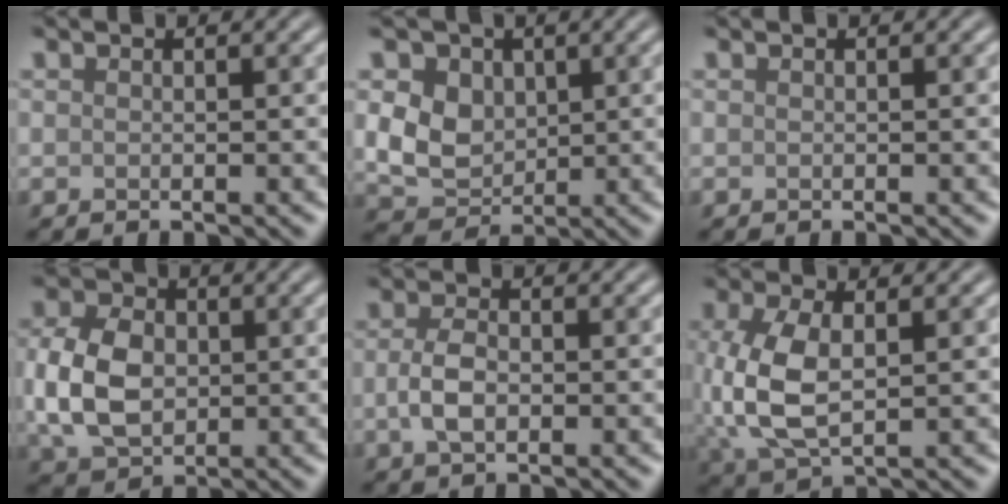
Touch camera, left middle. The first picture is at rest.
{"total": 5.6, "force": [1.1, 4.4, 3.4], "torque": [-0.079, 0.005, 0.020]}
{"total": 0.0}
{"total": 7.1, "force": [-0.1, 5.1, 4.9], "torque": [-0.119, 0.005, -0.008]}
{"total": 2.9, "force": [-0.4, 1.6, 2.4], "torque": [-0.056, 0.004, -0.009]}
{"total": 7.0, "force": [0.1, 3.9, 5.8], "torque": [-0.151, 0.000, 0.008]}